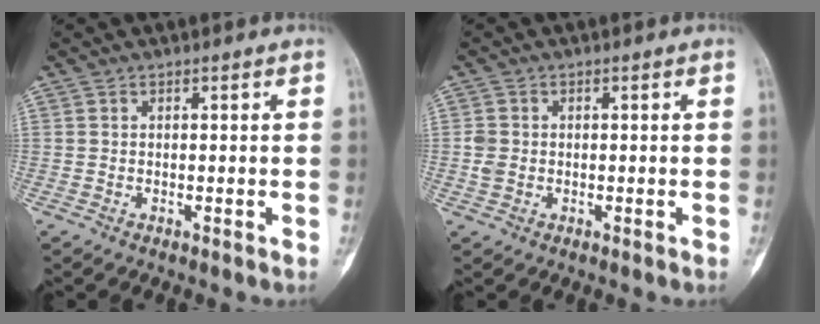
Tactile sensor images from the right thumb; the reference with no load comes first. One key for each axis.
{"total": 2.4, "fx": -0.1, "fy": 2.1, "fz": 1.3, "tx": -0.023, "ty": 0.004, "tz": -0.002}